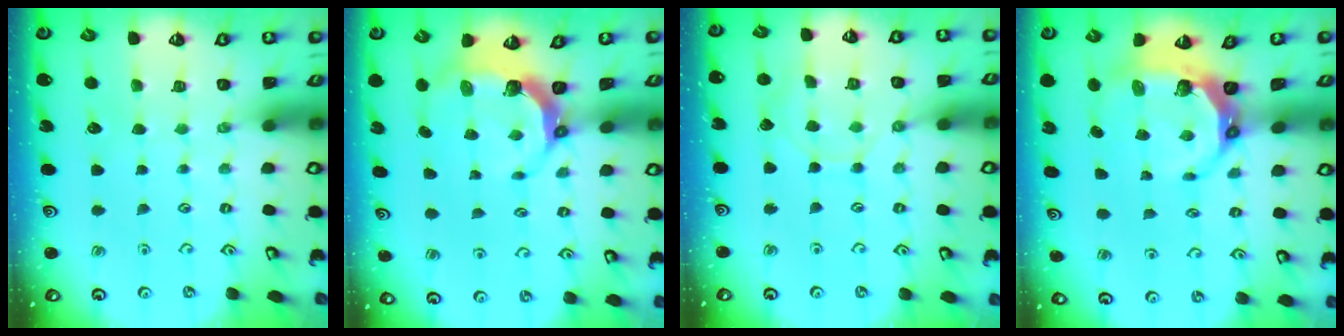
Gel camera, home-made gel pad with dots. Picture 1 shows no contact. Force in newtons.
{"total": 6.6, "press": 5.1, "slide": 4.2}
{"total": 7.0, "press": 7.0, "slide": 0.8}
{"total": 8.1, "press": 7.0, "slide": 4.1}